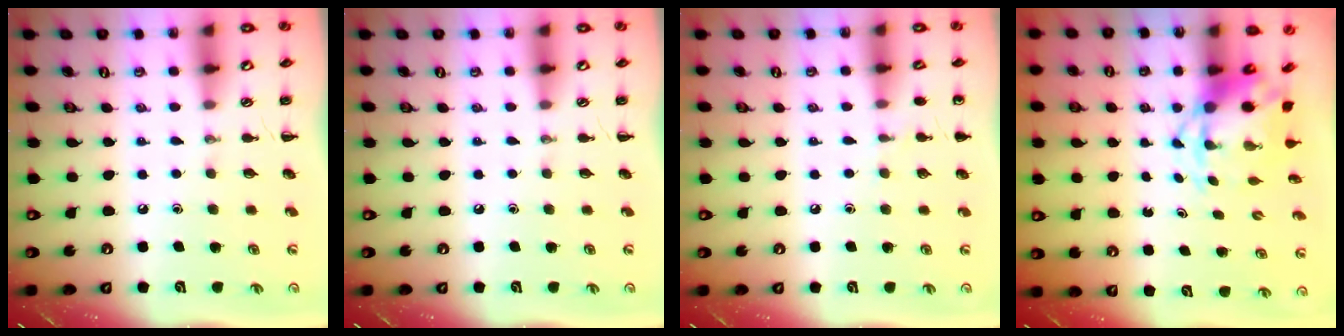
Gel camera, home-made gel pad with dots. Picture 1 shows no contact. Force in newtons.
{"total": 0.0}
{"total": 4.8, "press": 4.6, "slide": 1.6}
{"total": 4.5, "press": 4.4, "slide": 0.9}